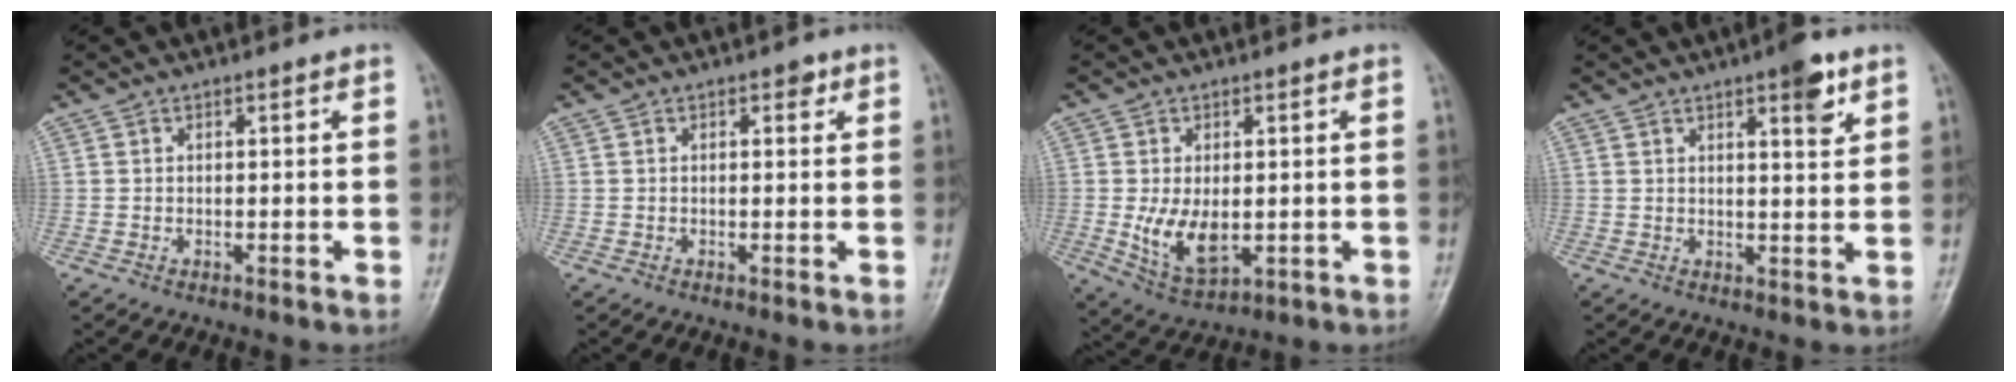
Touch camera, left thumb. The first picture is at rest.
{"total": 1.4, "force": [0.7, 0.8, 0.8], "torque": [0.000, 0.000, 0.005]}
{"total": 7.9, "force": [-0.6, 4.6, 6.4], "torque": [-0.107, -0.016, 0.003]}
{"total": 5.6, "force": [3.2, 1.4, 4.4], "torque": [-0.051, -0.016, 0.042]}